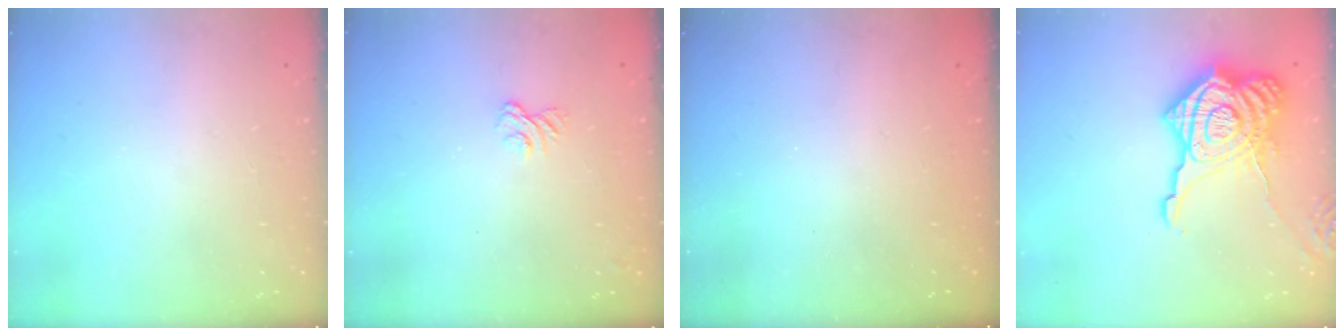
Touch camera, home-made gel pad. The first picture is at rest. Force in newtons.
{"total": 2.3, "press": 2.0, "slide": 1.2}
{"total": 2.2, "press": 2.1, "slide": 0.8}
{"total": 21.7, "press": 21.7, "slide": 1.8}